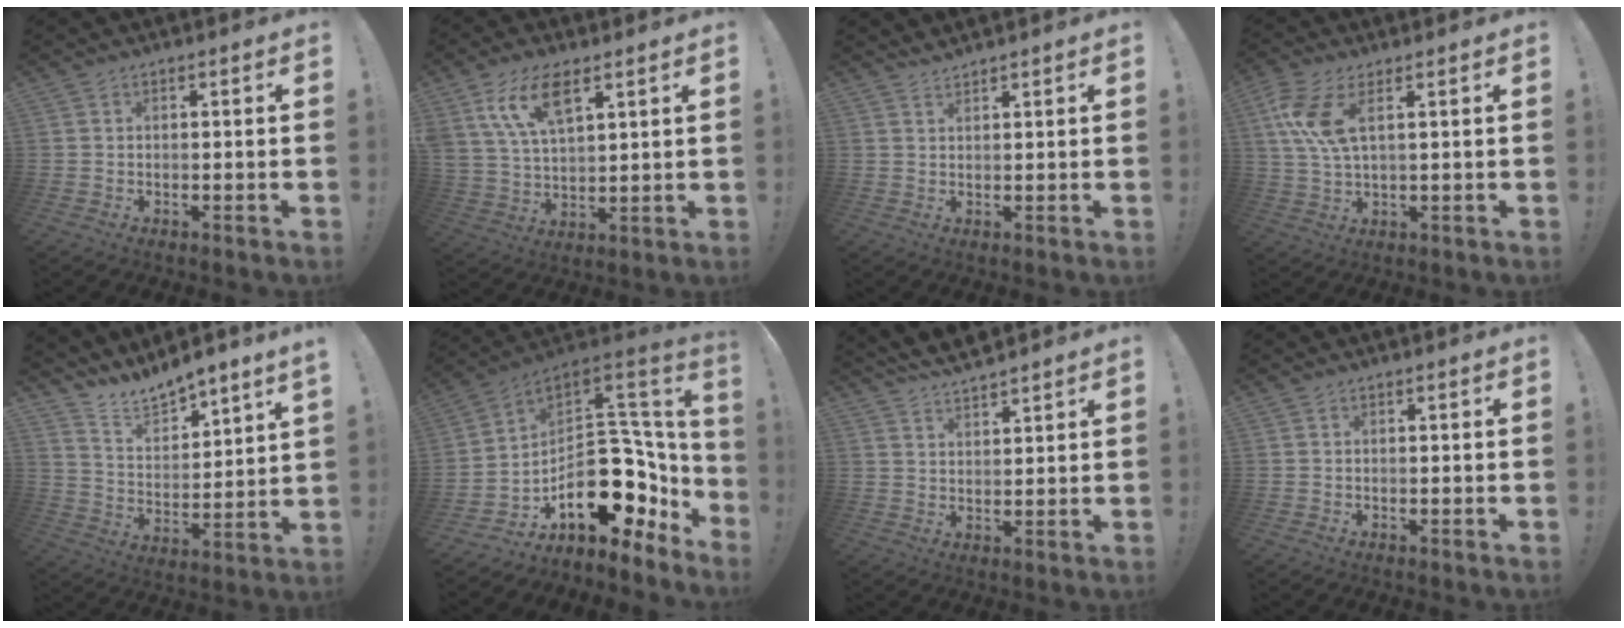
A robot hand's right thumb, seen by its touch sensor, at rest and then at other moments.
{"total": 12.7, "force": [7.3, 6.1, 8.5], "torque": [-0.161, -0.022, 0.133]}
{"total": 2.1, "force": [2.1, 0.0, 0.2], "torque": [0.003, -0.014, 0.037]}
{"total": 8.9, "force": [3.3, 3.1, 7.6], "torque": [-0.161, -0.014, 0.060]}
{"total": 8.2, "force": [8.2, 0.4, 0.2], "torque": [-0.017, -0.092, 0.148]}
{"total": 22.4, "force": [-4.1, 13.7, 17.3], "torque": [-0.240, -0.004, -0.039]}
{"total": 6.2, "force": [5.7, 1.5, 2.1], "torque": [-0.038, -0.033, 0.105]}
{"total": 0.0}